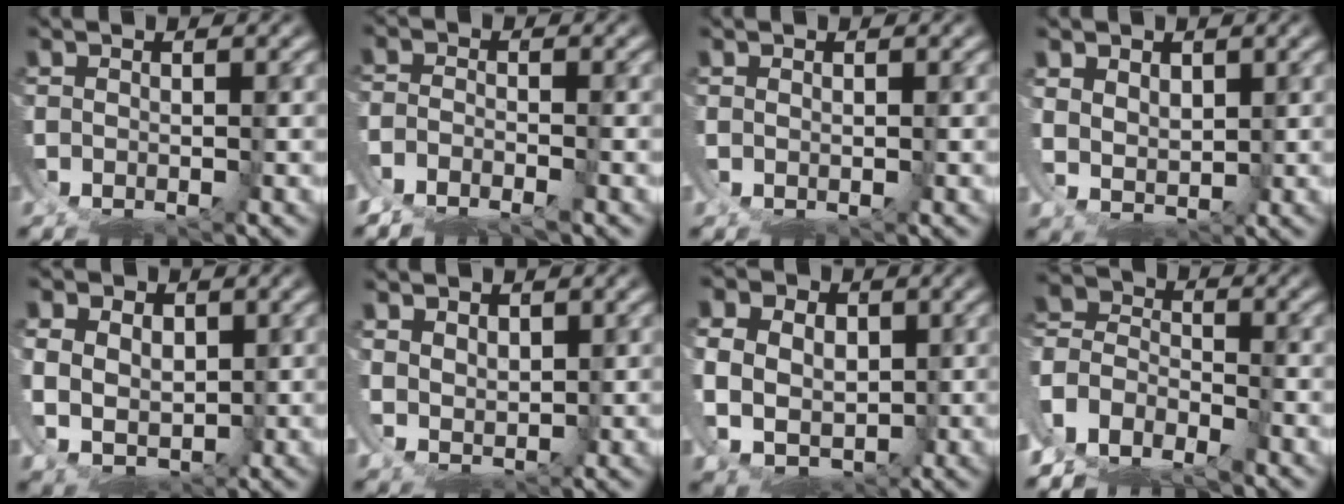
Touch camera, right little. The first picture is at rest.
{"total": 4.0, "force": [-3.1, 2.3, 1.1], "torque": [-0.020, -0.010, -0.062]}
{"total": 0.7, "force": [0.3, 0.4, 0.5], "torque": [-0.012, -0.003, 0.009]}
{"total": 3.9, "force": [0.6, 3.0, 2.4], "torque": [-0.063, -0.034, 0.026]}
{"total": 6.9, "force": [-0.5, 5.7, 3.9], "torque": [-0.091, -0.040, 0.004]}
{"total": 2.9, "force": [1.0, 2.1, 1.7], "torque": [-0.045, -0.026, 0.033]}
{"total": 9.0, "force": [-1.2, 7.5, 4.8], "torque": [-0.109, -0.049, -0.010]}
{"total": 11.1, "force": [-3.9, 9.5, 4.3], "torque": [-0.106, -0.041, -0.077]}